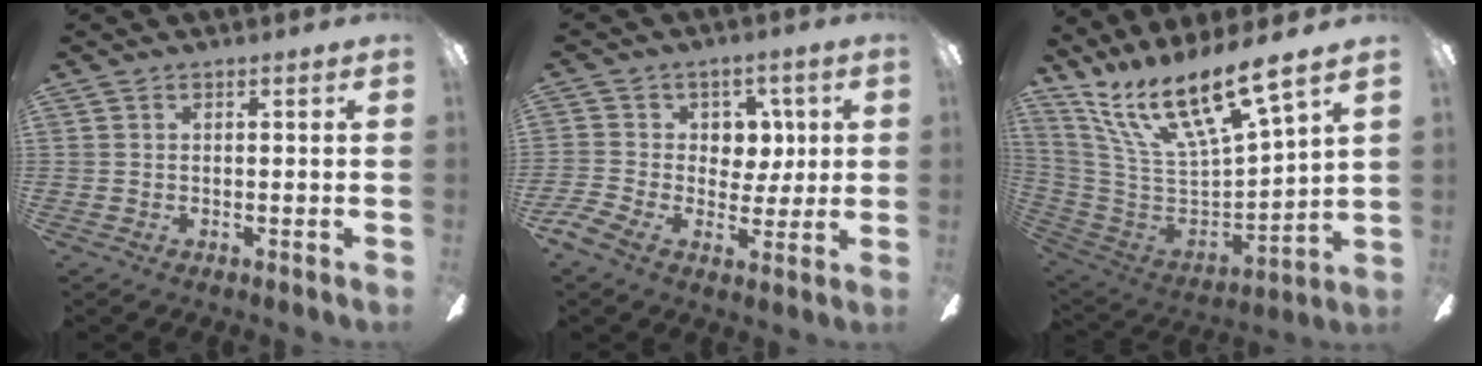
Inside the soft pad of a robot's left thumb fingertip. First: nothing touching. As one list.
[{"total": 8.5, "force": [0.6, 7.3, 4.2], "torque": [-0.077, 0.007, 0.015]}, {"total": 19.8, "force": [14.3, 5.2, 12.8], "torque": [-0.241, -0.096, 0.244]}]